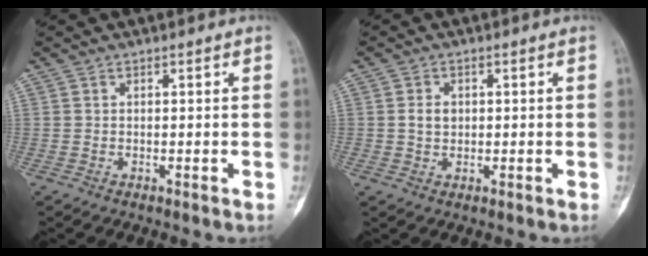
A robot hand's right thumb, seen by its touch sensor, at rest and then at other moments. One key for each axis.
{"total": 2.6, "fx": 0.3, "fy": 2.1, "fz": 1.6, "tx": -0.013, "ty": 0.005, "tz": 0.007}